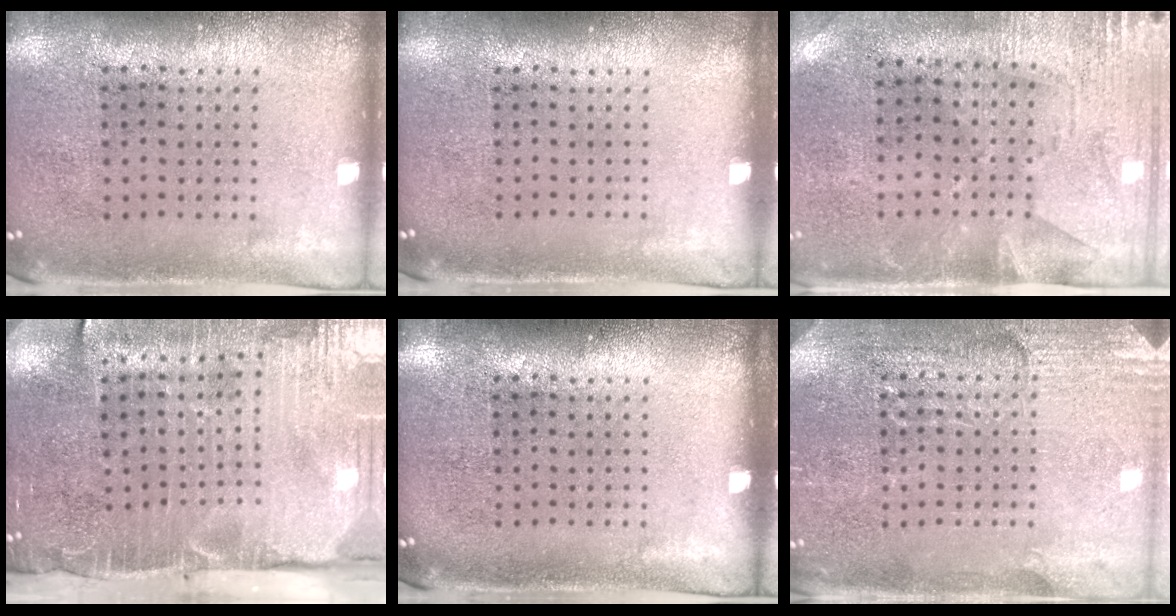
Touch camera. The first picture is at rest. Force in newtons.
{"total": 0.0}
{"total": 2.7, "press": 2.3, "slide": 1.5}
{"total": 4.7, "press": 3.8, "slide": 2.7}
{"total": 0.0}
{"total": 2.9, "press": 2.8, "slide": 0.3}